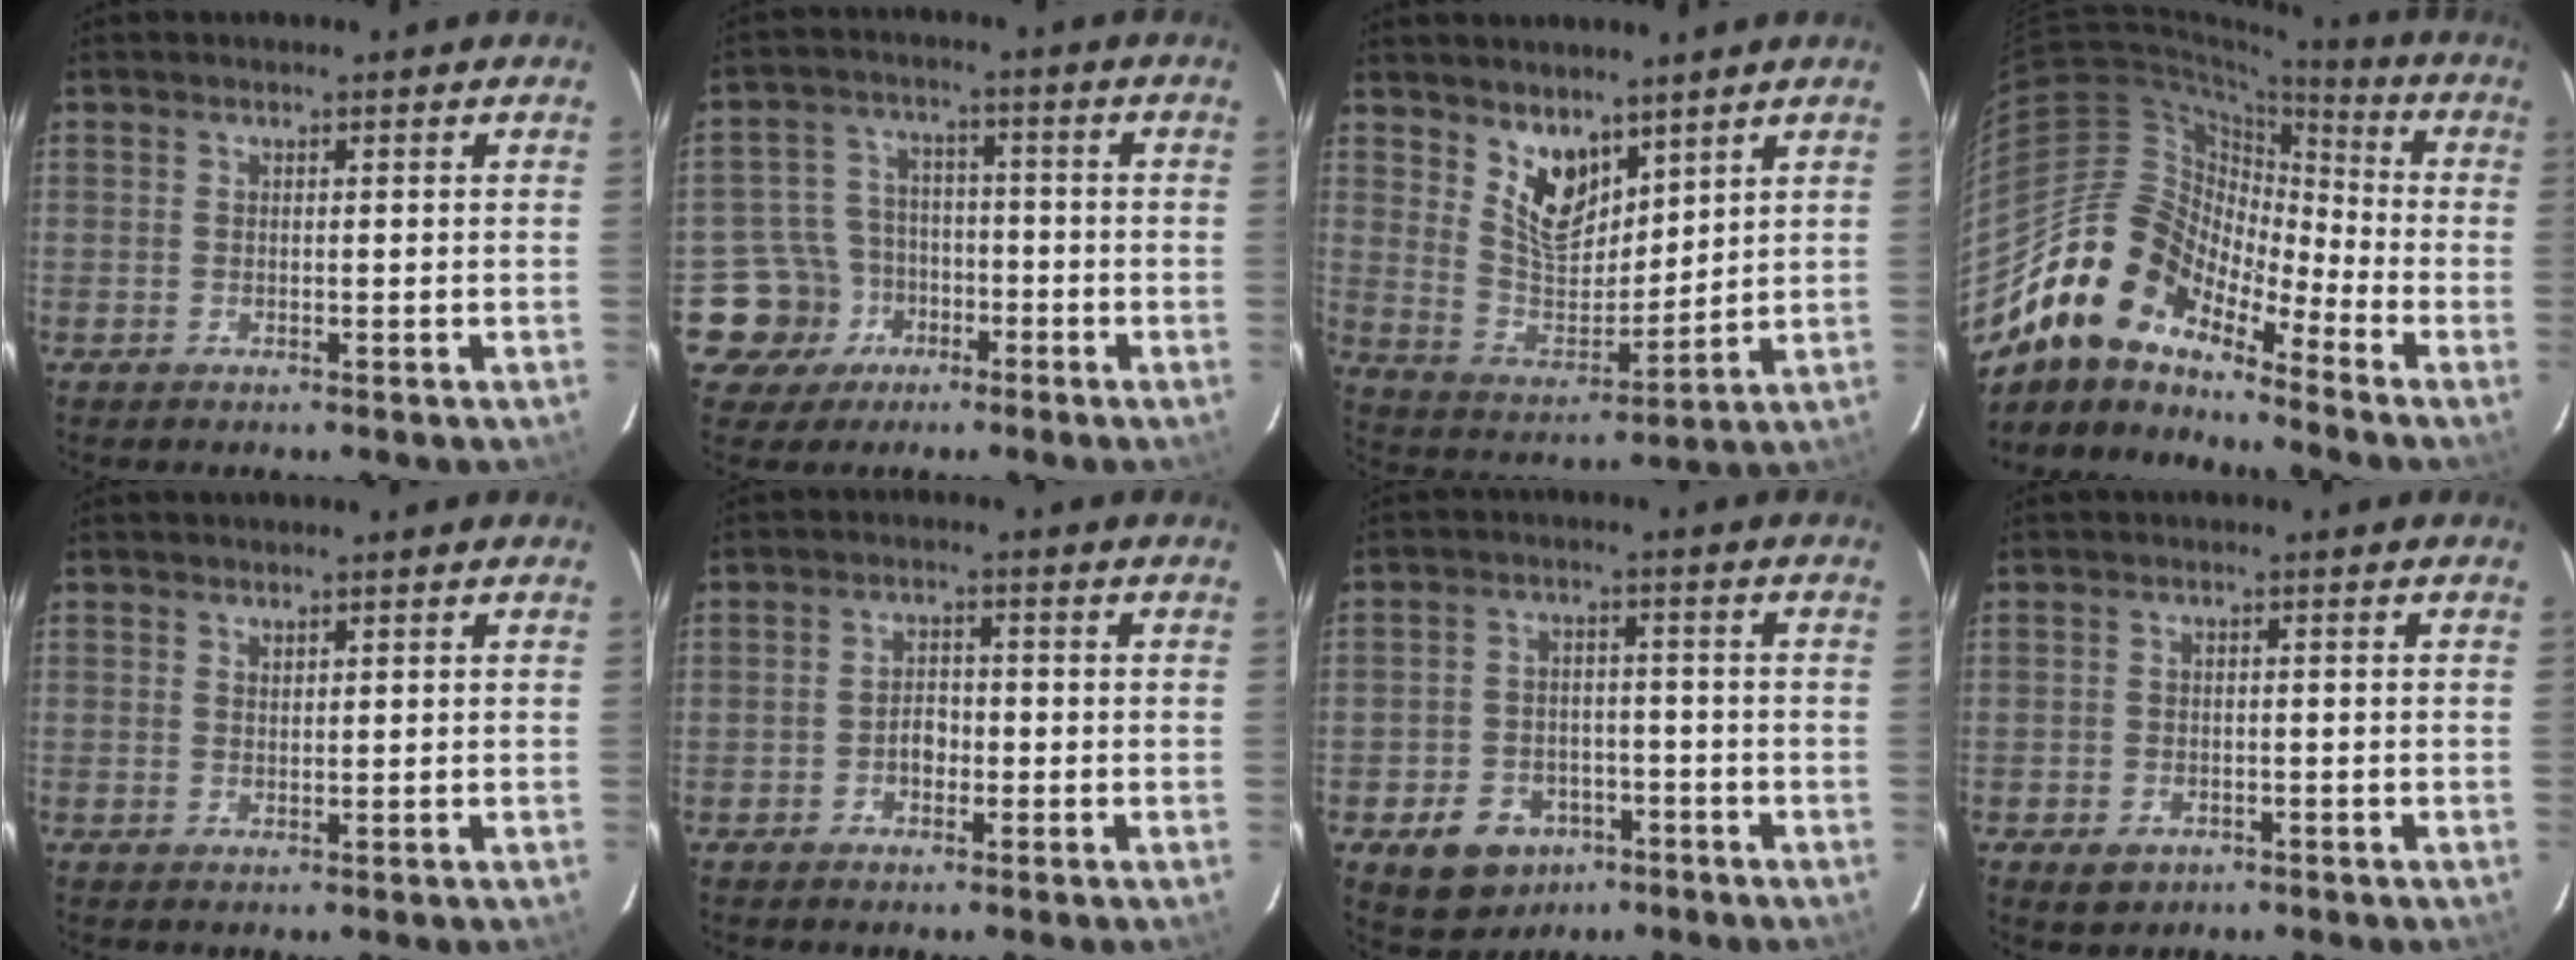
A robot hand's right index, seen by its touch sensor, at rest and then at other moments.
{"total": 9.2, "force": [-4.4, 8.1, 0.7], "torque": [-0.044, 0.030, -0.063]}
{"total": 9.9, "force": [6.6, 5.1, 5.2], "torque": [-0.088, -0.006, 0.134]}
{"total": 15.9, "force": [-12.5, 6.4, 7.3], "torque": [-0.126, 0.008, -0.250]}
{"total": 0.7, "force": [0.7, 0.2, 0.2], "torque": [-0.002, 0.001, 0.013]}
{"total": 2.9, "force": [-1.1, 2.1, 1.6], "torque": [-0.029, 0.009, -0.017]}
{"total": 10.6, "force": [-6.0, 7.8, 4.0], "torque": [-0.101, 0.020, -0.072]}
{"total": 3.7, "force": [-2.0, 2.9, 1.4], "torque": [-0.037, 0.000, -0.025]}